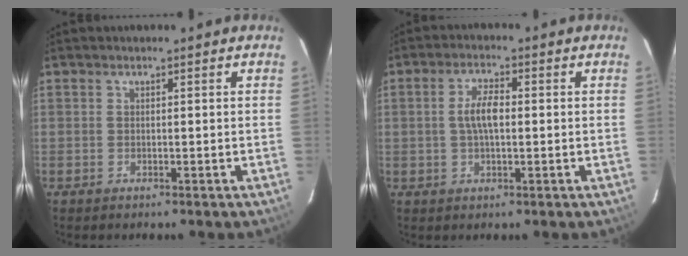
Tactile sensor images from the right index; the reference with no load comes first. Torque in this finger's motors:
{"motor_torque": [0.17, -0.05, 0.14, 0.09]}